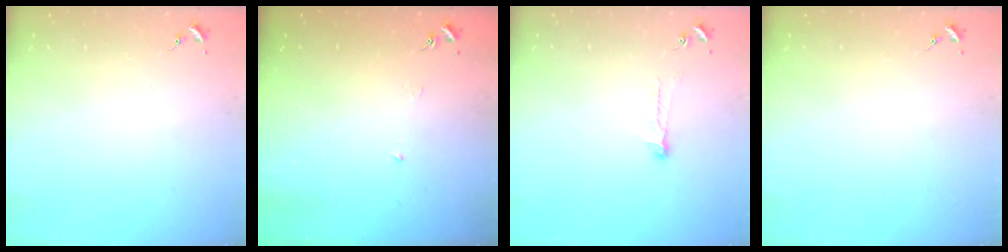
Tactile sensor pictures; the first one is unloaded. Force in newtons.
{"total": 3.1, "press": 3.1, "slide": 0.2}
{"total": 7.2, "press": 7.1, "slide": 0.6}
{"total": 0.0}